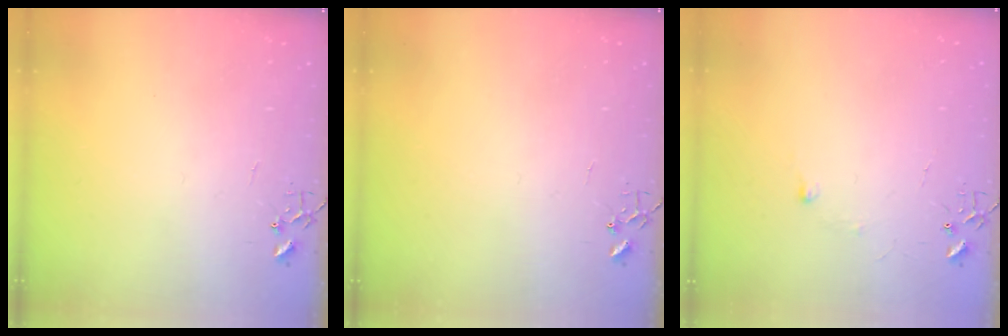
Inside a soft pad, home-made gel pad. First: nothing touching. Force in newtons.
{"total": 0.0}
{"total": 4.2, "press": 4.1, "slide": 0.6}